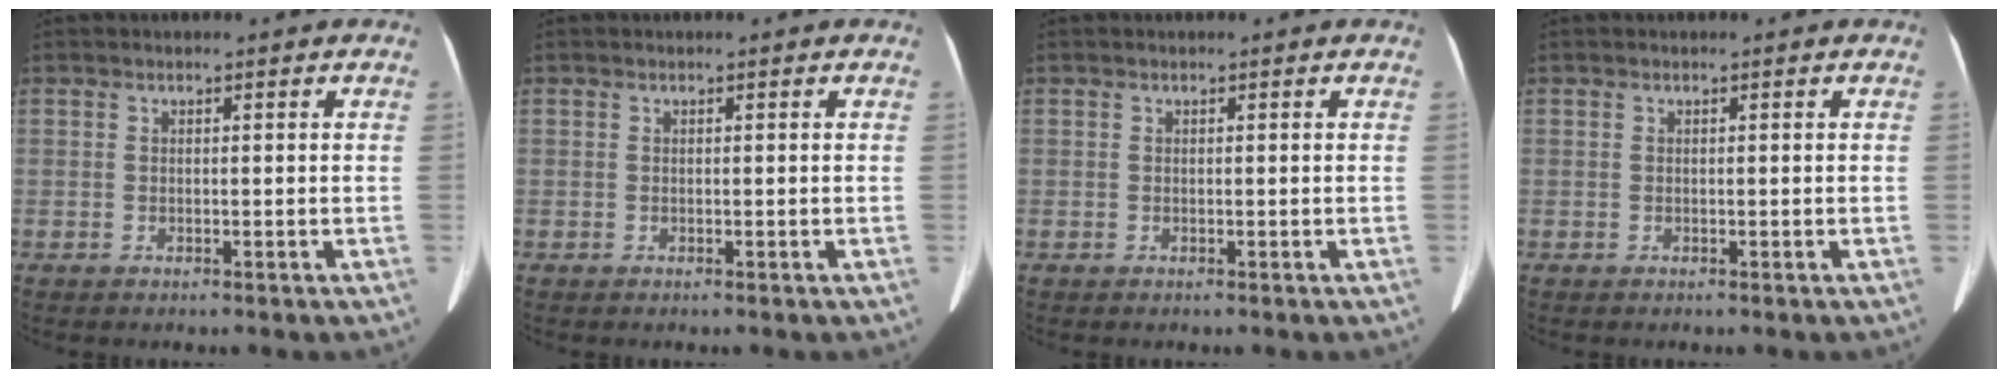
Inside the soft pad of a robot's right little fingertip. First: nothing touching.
{"total": 0.0}
{"total": 0.0}
{"total": 0.0}